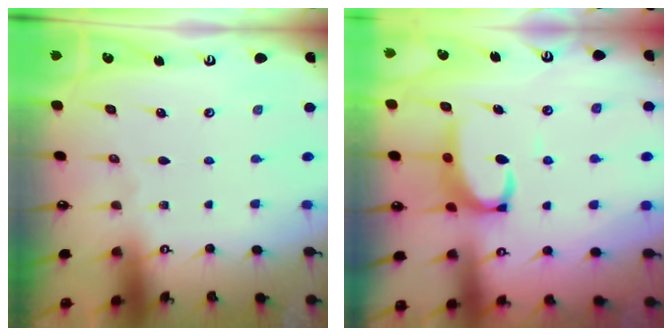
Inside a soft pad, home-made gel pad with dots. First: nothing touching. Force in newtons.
{"total": 6.9, "press": 6.9, "slide": 0.9}